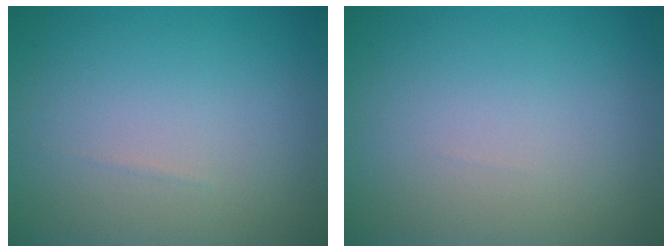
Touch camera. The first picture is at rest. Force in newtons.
{"total": 0.0}